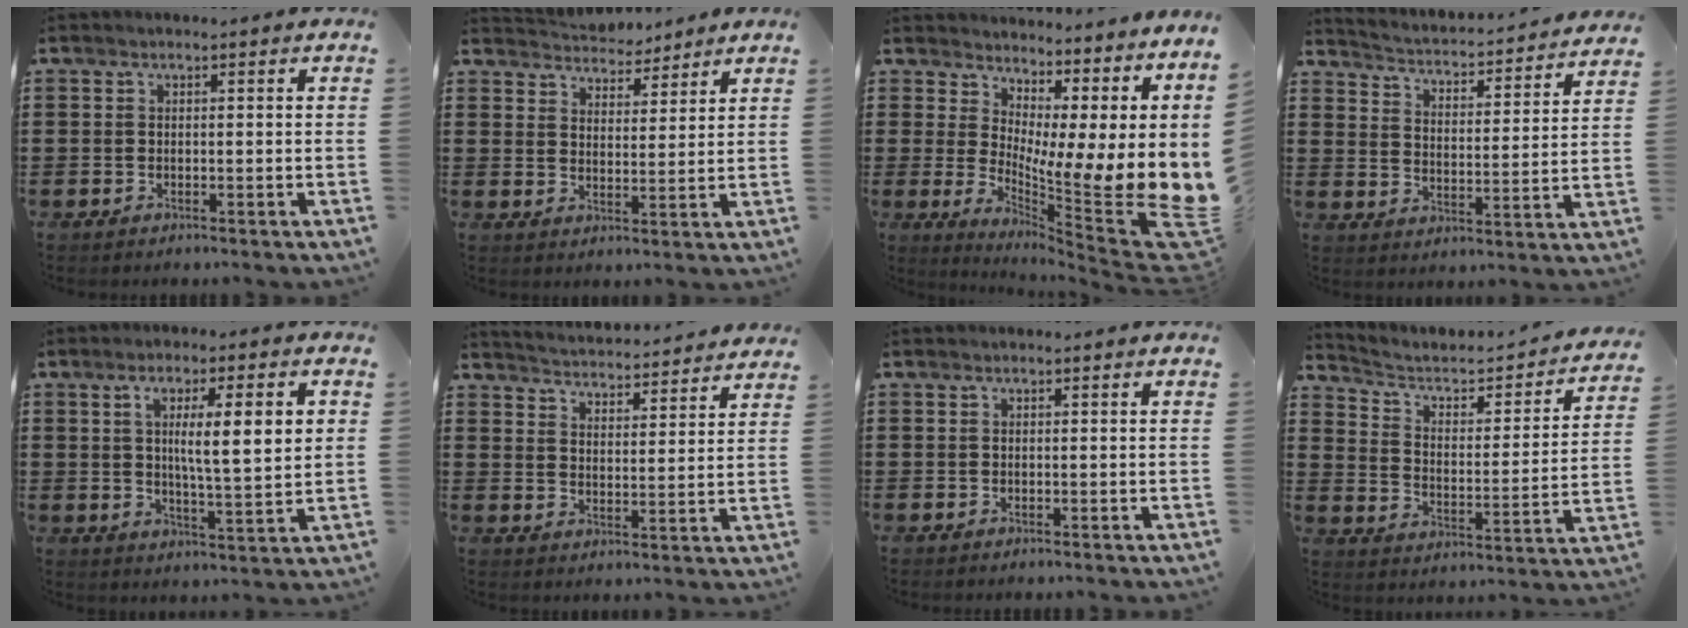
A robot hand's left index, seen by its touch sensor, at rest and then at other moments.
{"total": 4.1, "force": [4.0, 0.8, -0.6], "torque": [-0.009, -0.016, 0.072]}
{"total": 5.8, "force": [0.0, 3.3, 4.8], "torque": [-0.066, -0.066, -0.005]}
{"total": 2.2, "force": [2.2, -0.1, -0.3], "torque": [-0.016, -0.032, 0.024]}
{"total": 8.6, "force": [2.2, 1.8, 8.1], "torque": [-0.141, 0.000, 0.031]}
{"total": 3.7, "force": [3.6, -0.6, -0.8], "torque": [-0.009, -0.034, 0.057]}
{"total": 0.0}
{"total": 2.9, "force": [2.1, 1.7, 1.1], "torque": [-0.044, -0.019, 0.020]}